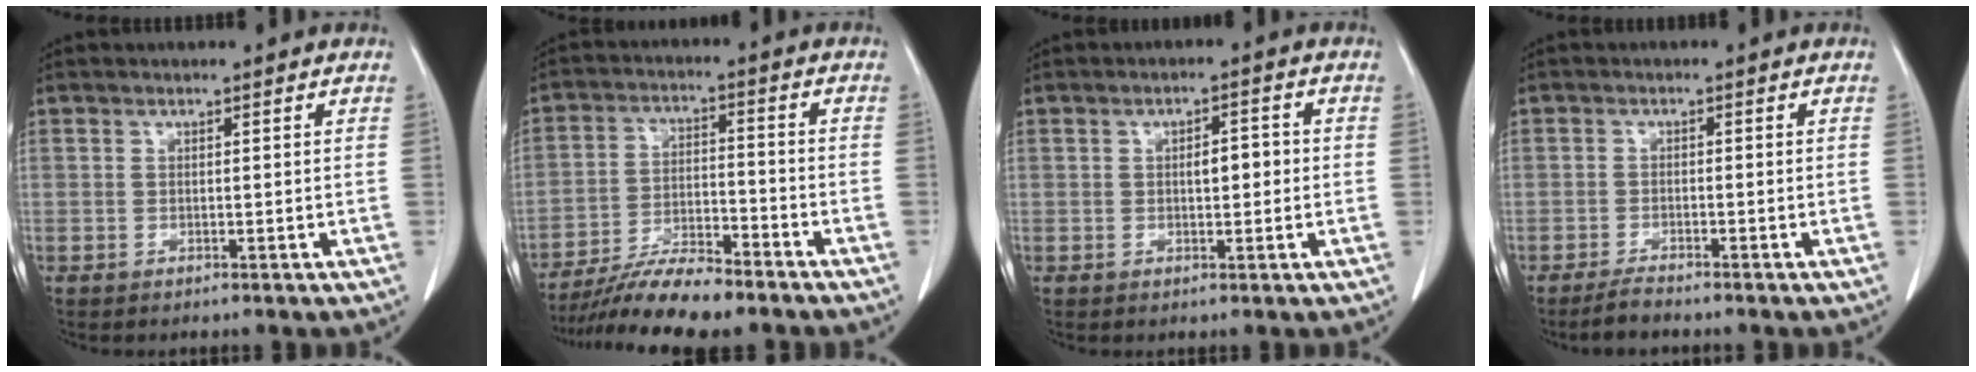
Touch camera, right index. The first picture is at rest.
{"total": 10.4, "force": [-9.2, 1.0, 4.9], "torque": [-0.083, -0.010, -0.160]}
{"total": 3.2, "force": [0.0, 1.2, 2.9], "torque": [-0.047, 0.006, 0.001]}
{"total": 2.2, "force": [-2.0, 0.3, 0.8], "torque": [-0.021, -0.005, -0.037]}